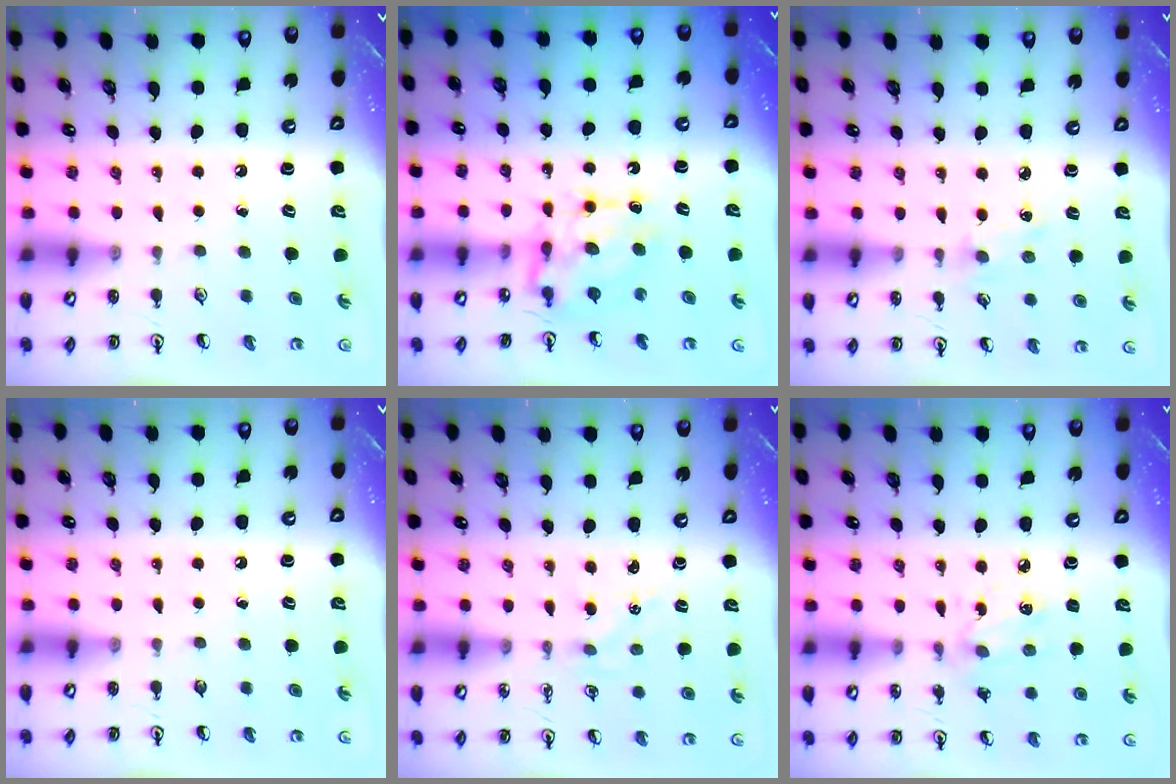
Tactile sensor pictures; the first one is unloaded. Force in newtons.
{"total": 7.6, "press": 7.6, "slide": 0.2}
{"total": 2.5, "press": 2.4, "slide": 0.4}
{"total": 0.0}
{"total": 1.0, "press": 0.9, "slide": 0.2}
{"total": 4.8, "press": 4.6, "slide": 1.3}